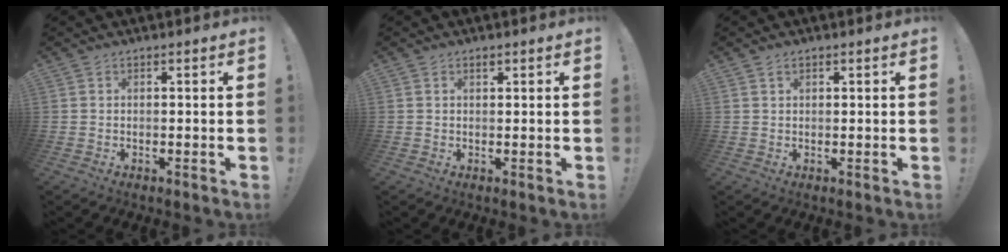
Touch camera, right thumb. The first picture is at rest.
{"total": 1.1, "force": [0.7, 0.7, 0.5], "torque": [-0.007, 0.000, 0.013]}
{"total": 1.1, "force": [0.7, 0.8, 0.4], "torque": [-0.006, 0.001, 0.012]}